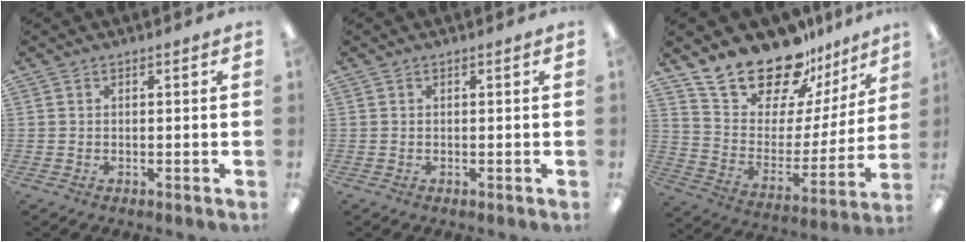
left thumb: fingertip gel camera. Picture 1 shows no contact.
{"total": 0.0}
{"total": 20.2, "force": [18.1, 7.3, 5.4], "torque": [-0.111, -0.151, 0.325]}